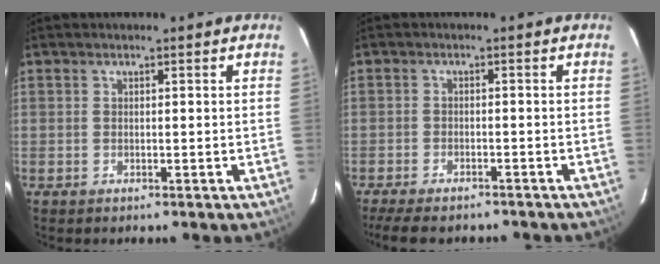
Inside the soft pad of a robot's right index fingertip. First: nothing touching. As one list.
[{"total": 10.0, "force": [-8.4, 3.1, 4.6], "torque": [-0.111, -0.023, -0.132]}]